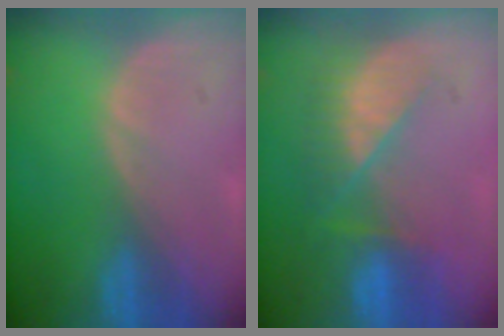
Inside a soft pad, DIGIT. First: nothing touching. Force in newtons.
{"total": 7.6, "press": 6.9, "slide": 3.1}